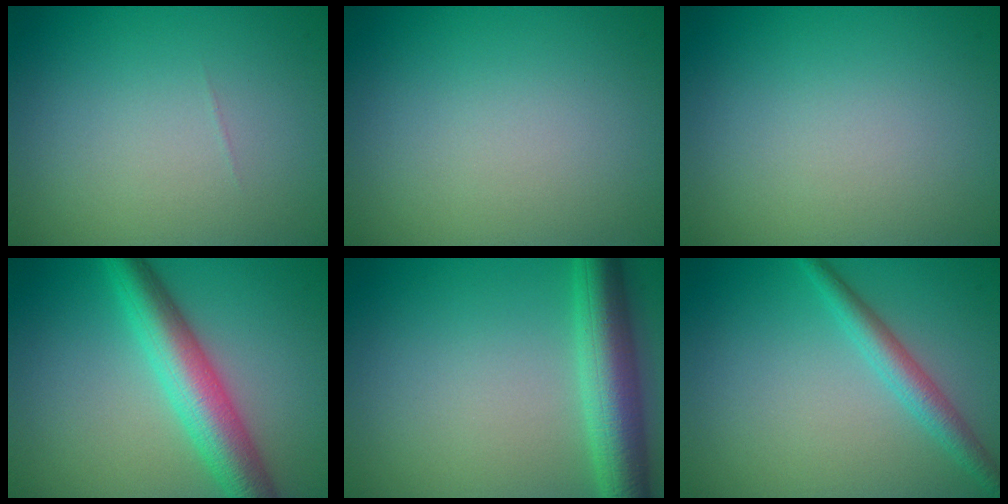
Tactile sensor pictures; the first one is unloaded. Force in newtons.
{"total": 0.0}
{"total": 0.0}
{"total": 6.3, "press": 6.3, "slide": 0.2}
{"total": 6.2, "press": 6.2, "slide": 0.2}
{"total": 2.7, "press": 2.7, "slide": 0.0}